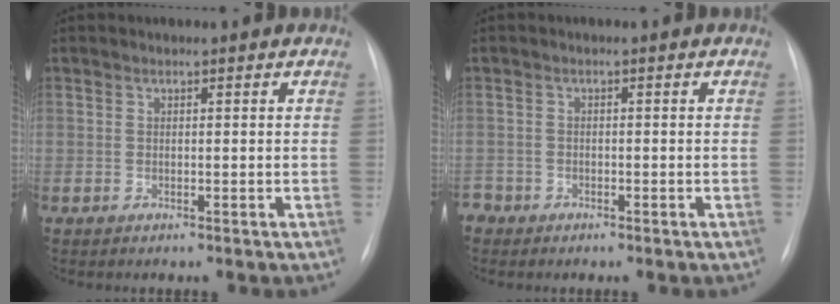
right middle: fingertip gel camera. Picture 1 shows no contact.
{"total": 2.2, "force": [-1.6, 1.6, 0.0], "torque": [-0.003, 0.005, -0.031]}